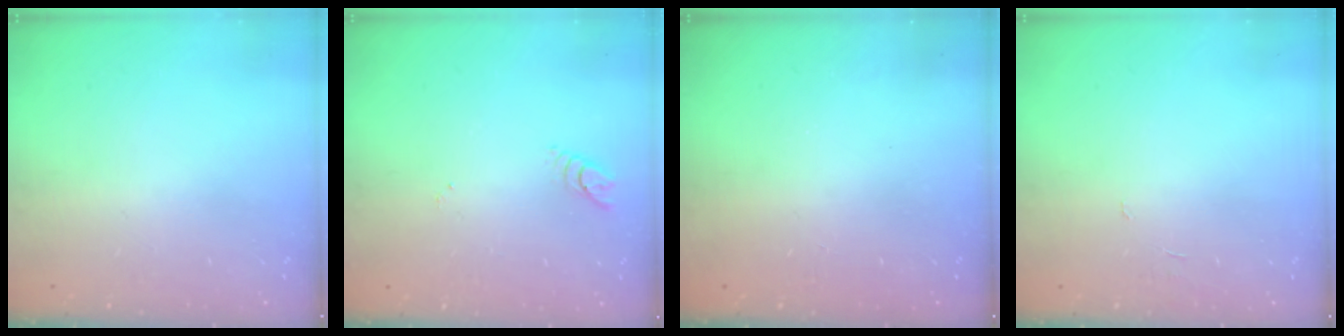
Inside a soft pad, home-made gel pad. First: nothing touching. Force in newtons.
{"total": 2.9, "press": 2.8, "slide": 0.3}
{"total": 0.0}
{"total": 3.7, "press": 3.6, "slide": 0.3}